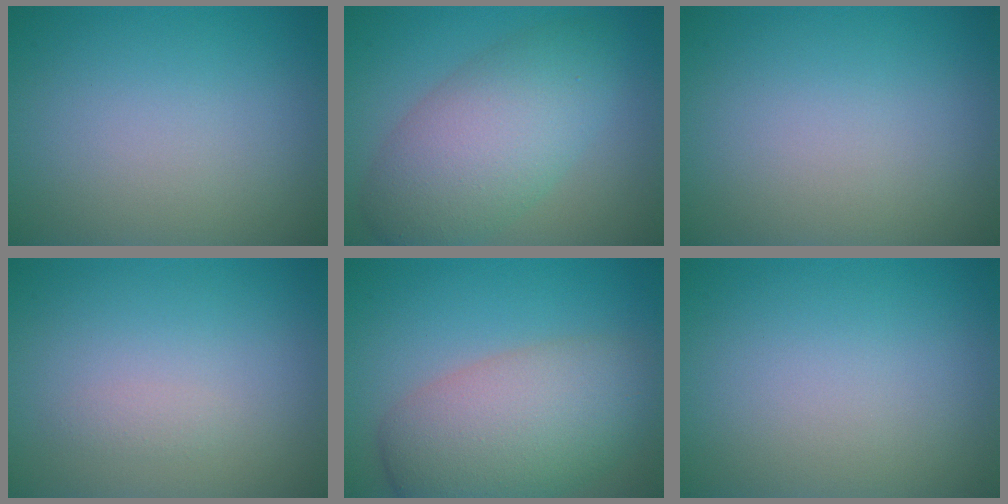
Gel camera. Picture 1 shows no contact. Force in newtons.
{"total": 7.3, "press": 7.3, "slide": 0.3}
{"total": 0.0}
{"total": 0.7, "press": 0.7, "slide": 0.0}
{"total": 8.1, "press": 8.1, "slide": 0.3}
{"total": 0.0}